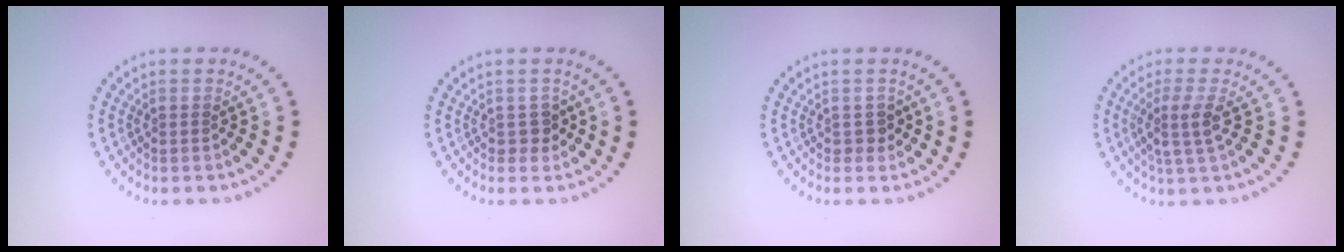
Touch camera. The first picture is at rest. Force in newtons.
{"total": 1.3, "press": 1.1, "slide": 0.7}
{"total": 1.1, "press": 1.0, "slide": 0.5}
{"total": 2.6, "press": 2.1, "slide": 1.6}